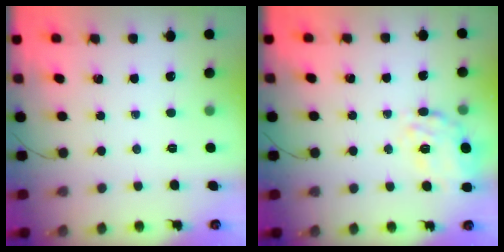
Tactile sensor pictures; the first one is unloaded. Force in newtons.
{"total": 19.0, "press": 18.9, "slide": 1.8}